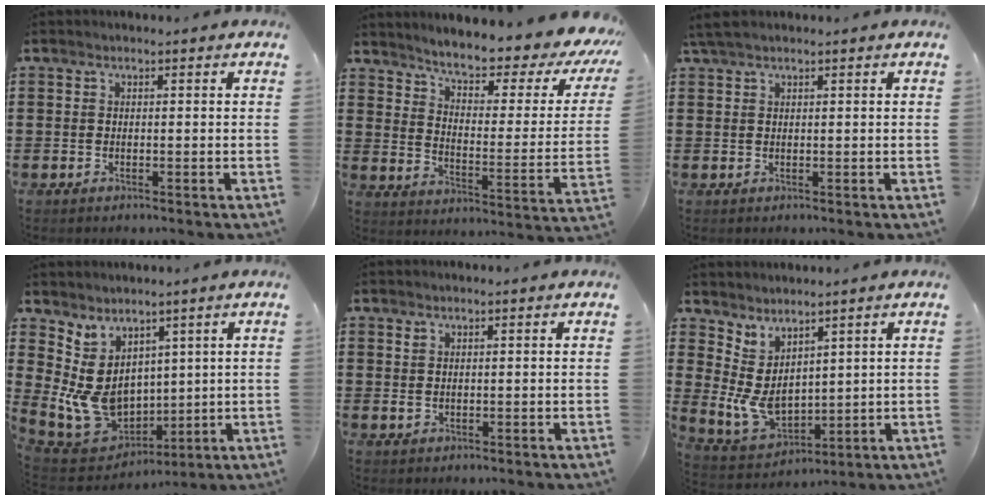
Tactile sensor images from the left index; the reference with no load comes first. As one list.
[{"total": 5.5, "force": [4.7, 0.6, 2.9], "torque": [-0.071, -0.042, 0.071]}, {"total": 1.8, "force": [1.2, 0.3, 1.2], "torque": [-0.025, 0.002, 0.024]}, {"total": 10.3, "force": [1.5, 8.6, 5.5], "torque": [-0.167, -0.008, 0.036]}, {"total": 0.9, "force": [0.3, 0.6, 0.6], "torque": [-0.015, 0.004, 0.006]}, {"total": 6.4, "force": [1.9, 4.5, 4.1], "torque": [-0.112, -0.010, 0.039]}]